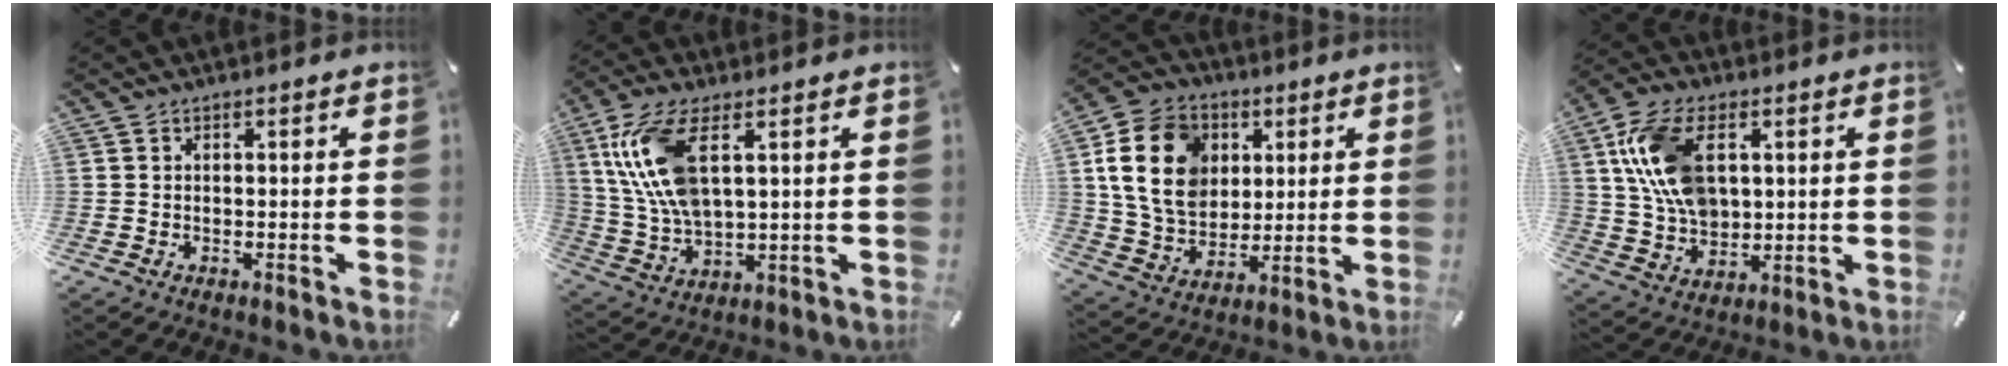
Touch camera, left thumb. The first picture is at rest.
{"total": 13.5, "force": [5.0, 6.4, 10.8], "torque": [-0.258, -0.008, 0.087]}
{"total": 17.3, "force": [4.2, 13.9, 9.4], "torque": [-0.195, 0.003, 0.077]}
{"total": 14.4, "force": [3.7, 9.9, 9.8], "torque": [-0.227, 0.008, 0.069]}